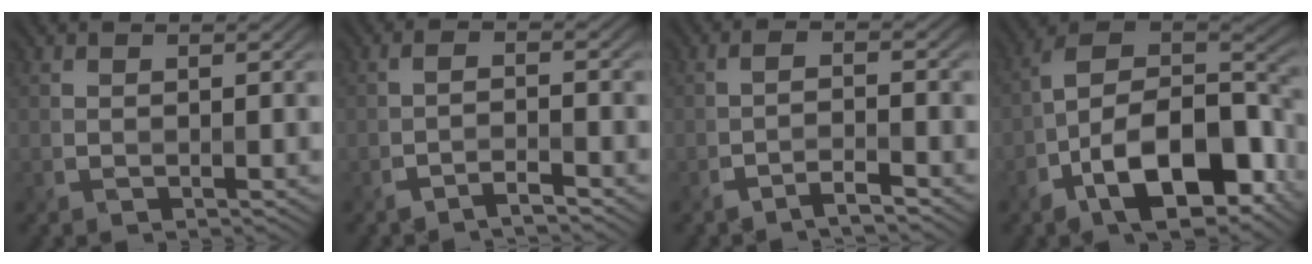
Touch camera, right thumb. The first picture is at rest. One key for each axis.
{"total": 2.6, "fx": -2.1, "fy": 0.3, "fz": 1.5, "tx": -0.027, "ty": 0.007, "tz": -0.050}
{"total": 3.0, "fx": -2.3, "fy": 0.4, "fz": 1.9, "tx": -0.032, "ty": 0.010, "tz": -0.055}
{"total": 16.8, "fx": -7.7, "fy": 8.2, "fz": 12.5, "tx": -0.194, "ty": -0.007, "tz": -0.140}